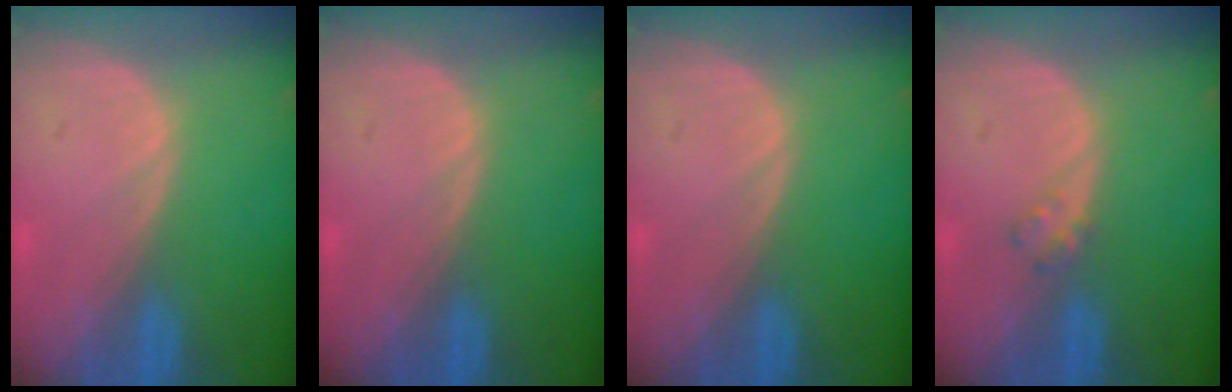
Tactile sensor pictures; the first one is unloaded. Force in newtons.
{"total": 0.0}
{"total": 0.0}
{"total": 1.6, "press": 1.6, "slide": 0.2}